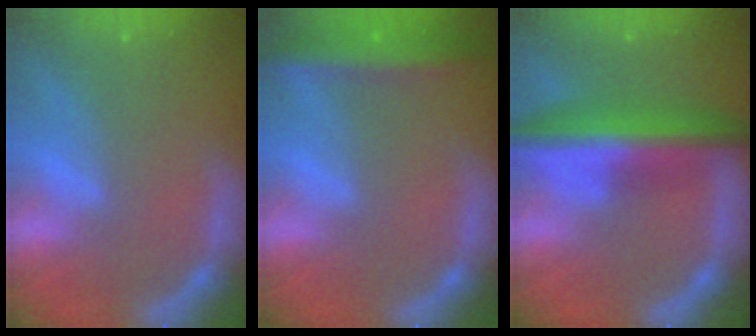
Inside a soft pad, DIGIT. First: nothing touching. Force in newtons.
{"total": 5.0}
{"total": 8.5}